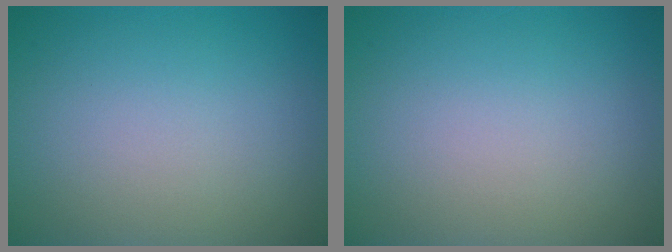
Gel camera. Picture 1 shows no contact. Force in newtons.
{"total": 0.0}